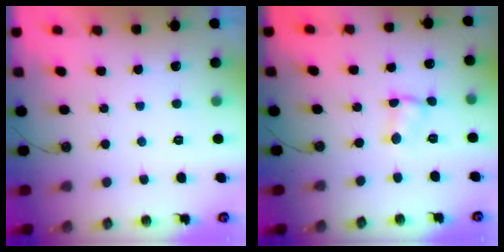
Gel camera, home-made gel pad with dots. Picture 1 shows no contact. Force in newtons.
{"total": 1.6, "press": 1.6, "slide": 0.3}